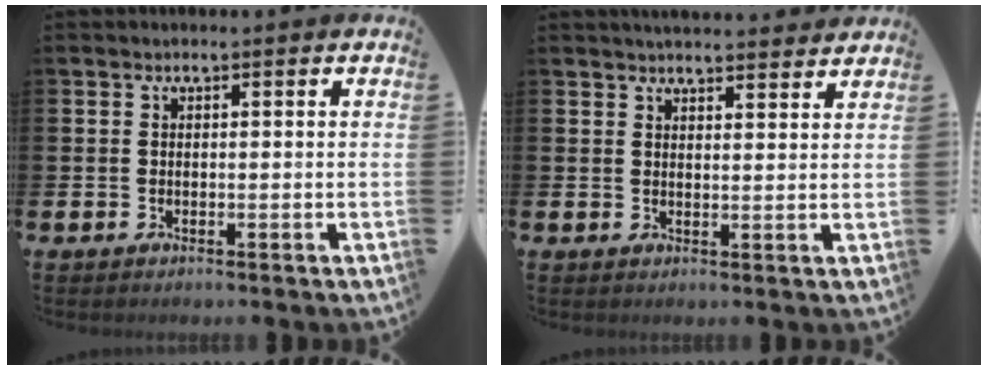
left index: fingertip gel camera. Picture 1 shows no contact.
{"total": 3.5, "force": [3.5, 0.2, 0.1], "torque": [-0.006, -0.019, 0.064]}